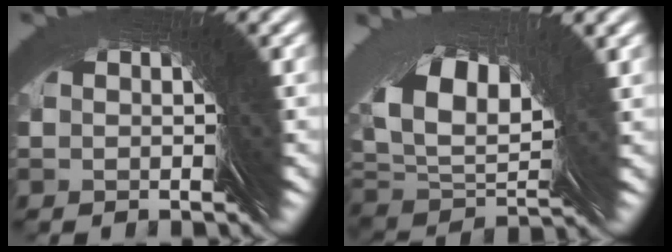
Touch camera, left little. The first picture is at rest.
{"total": 4.9, "force": [2.2, 2.2, 3.8], "torque": [-0.071, 0.015, 0.030]}